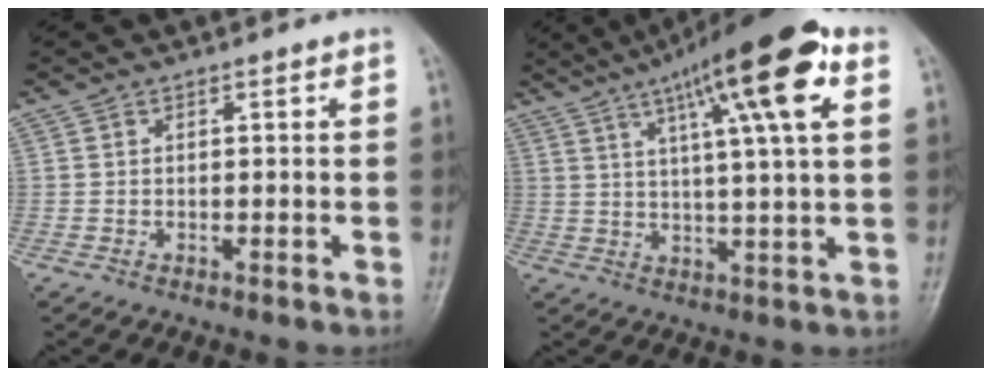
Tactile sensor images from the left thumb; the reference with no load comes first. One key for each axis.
{"total": 17.8, "fx": 7.8, "fy": 3.1, "fz": 15.7, "tx": -0.236, "ty": -0.001, "tz": 0.117}